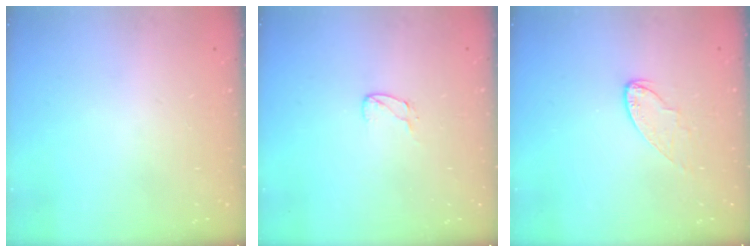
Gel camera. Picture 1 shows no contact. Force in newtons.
{"total": 3.9, "press": 3.9, "slide": 0.3}
{"total": 6.6, "press": 6.6, "slide": 0.3}